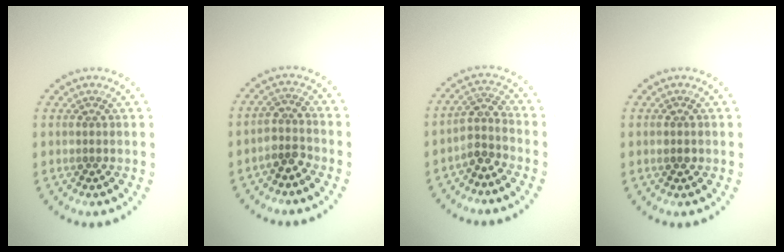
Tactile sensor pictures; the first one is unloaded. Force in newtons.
{"total": 2.2, "press": 1.8, "slide": 1.2}
{"total": 2.4, "press": 1.9, "slide": 1.5}
{"total": 1.2, "press": 1.2, "slide": 0.0}